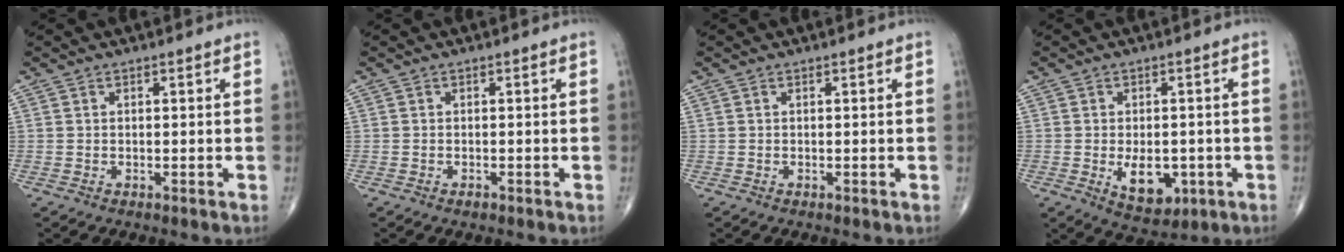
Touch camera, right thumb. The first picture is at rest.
{"total": 0.6, "force": [-0.4, 0.4, 0.3], "torque": [-0.005, 0.000, -0.007]}
{"total": 0.0}
{"total": 7.9, "force": [-2.7, 4.9, 5.6], "torque": [-0.057, 0.009, -0.030]}